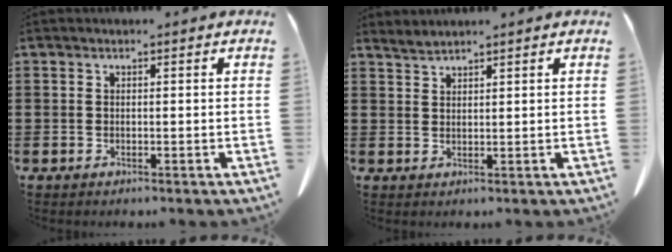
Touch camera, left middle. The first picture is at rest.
{"total": 1.4, "force": [1.4, -0.1, 0.2], "torque": [-0.008, 0.001, 0.028]}